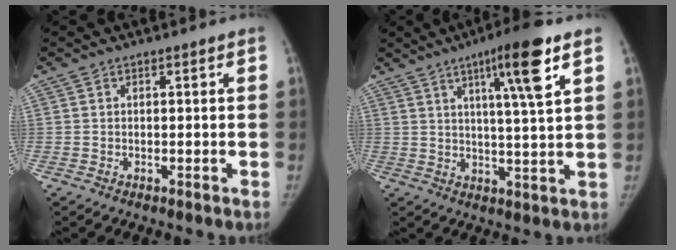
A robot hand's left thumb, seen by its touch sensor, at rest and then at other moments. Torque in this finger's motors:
{"motor_torque": [0.20, 0.13, 0.99, -0.28, 0.07]}